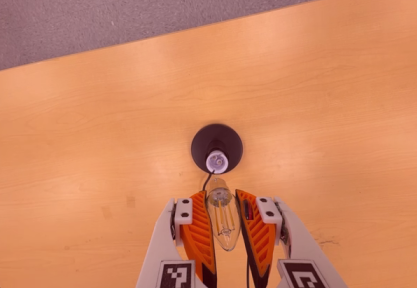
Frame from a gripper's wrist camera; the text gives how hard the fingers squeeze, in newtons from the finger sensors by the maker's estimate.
{"total": 21.6, "left": 23.9, "right": 19.4}